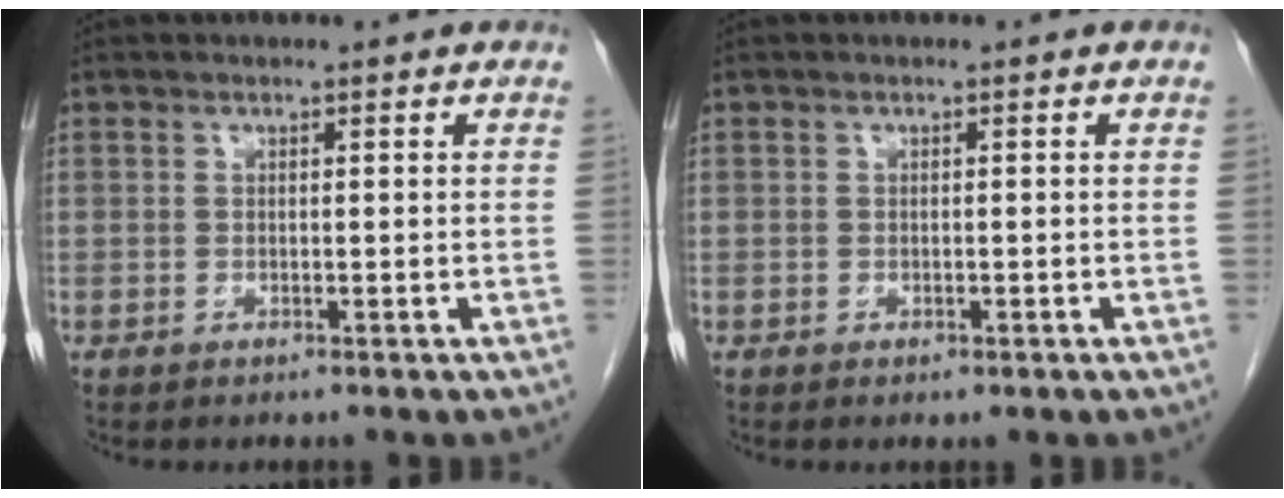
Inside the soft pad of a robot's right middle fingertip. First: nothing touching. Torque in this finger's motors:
{"motor_torque": [-0.62, -0.12, -0.24, -0.05]}